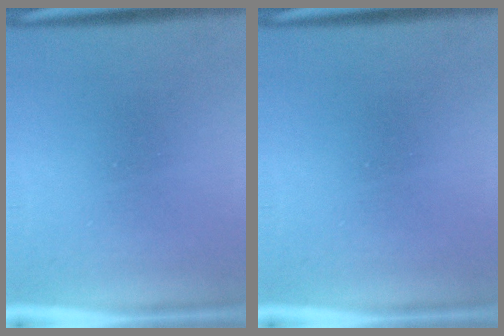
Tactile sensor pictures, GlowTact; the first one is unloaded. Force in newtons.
{"total": 0.0}